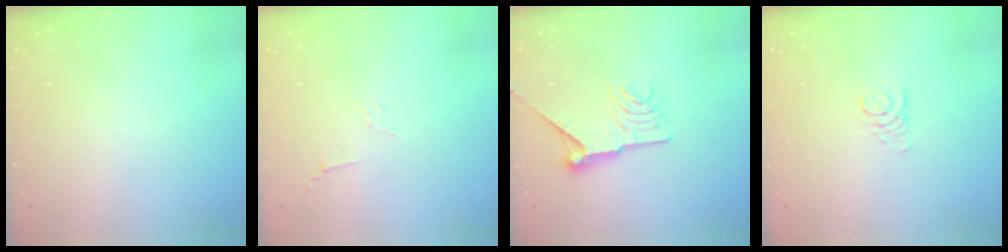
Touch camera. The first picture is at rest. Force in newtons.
{"total": 3.3, "press": 3.2, "slide": 0.8}
{"total": 11.6, "press": 11.5, "slide": 1.2}
{"total": 1.6, "press": 1.6, "slide": 0.1}